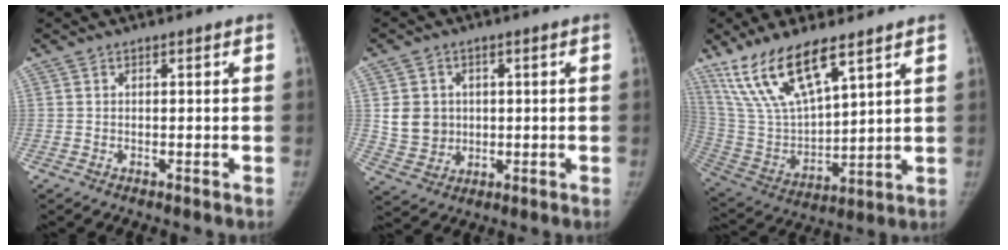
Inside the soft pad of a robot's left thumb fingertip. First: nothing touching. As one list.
[{"total": 7.1, "force": [0.8, 6.5, 2.8], "torque": [-0.019, -0.004, 0.027]}, {"total": 17.1, "force": [11.1, 5.8, 11.6], "torque": [-0.209, -0.044, 0.232]}]